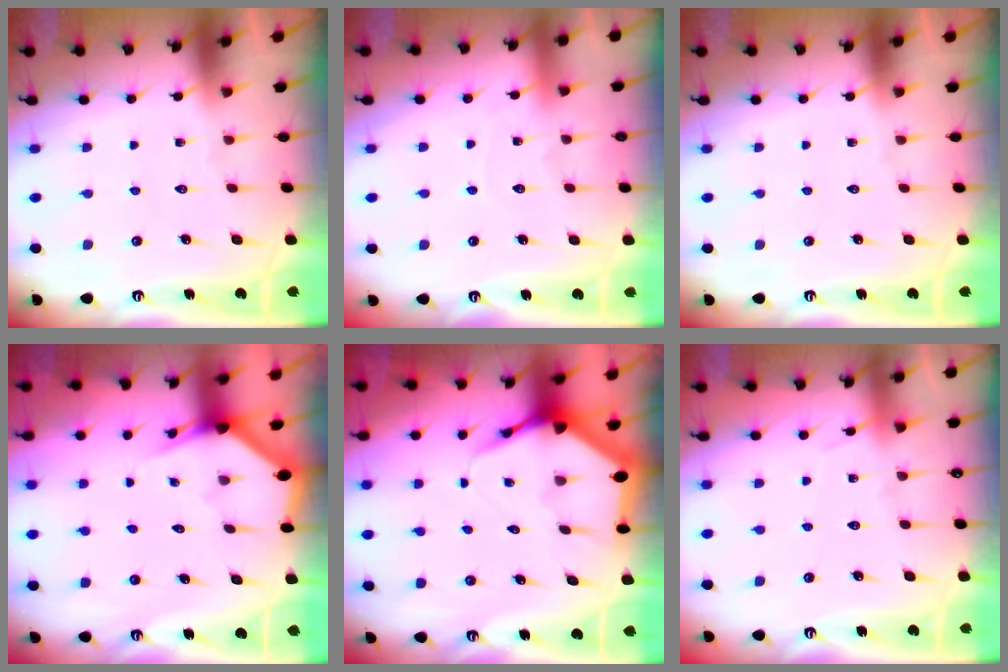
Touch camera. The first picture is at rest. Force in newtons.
{"total": 4.5, "press": 4.5, "slide": 0.5}
{"total": 0.0}
{"total": 2.6, "press": 2.6, "slide": 0.1}
{"total": 6.2, "press": 6.2, "slide": 0.7}
{"total": 3.8, "press": 3.8, "slide": 0.6}